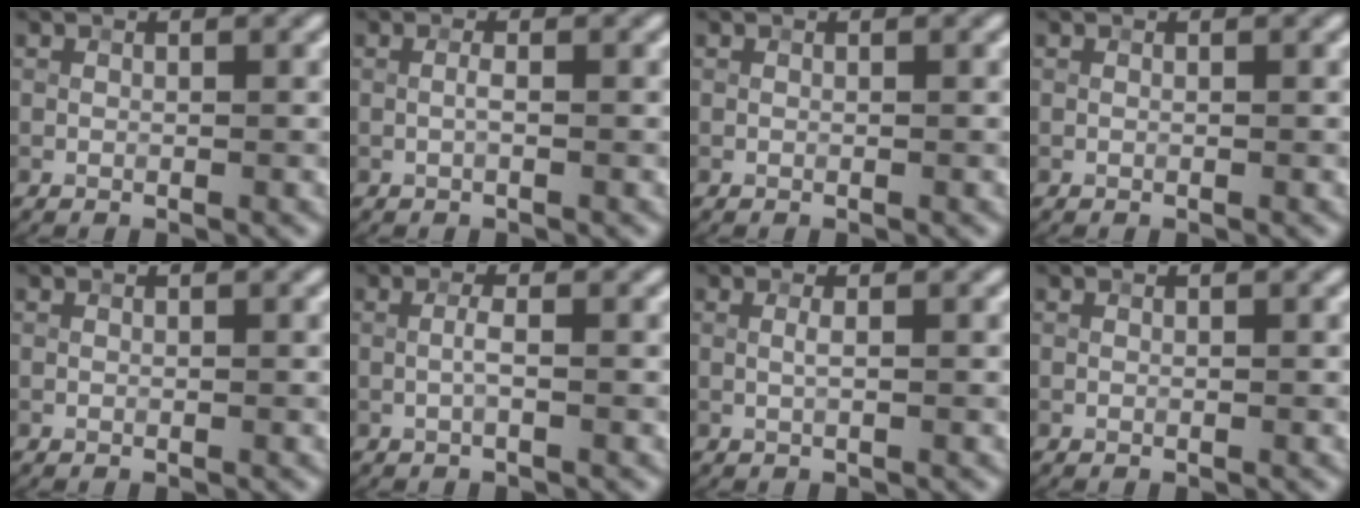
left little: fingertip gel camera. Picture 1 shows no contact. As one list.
[{"total": 0.7, "force": [-0.2, 0.0, 0.7], "torque": [-0.013, 0.001, -0.006]}, {"total": 0.0}, {"total": 0.0}, {"total": 0.0}, {"total": 1.1, "force": [-0.3, 0.0, 1.1], "torque": [-0.021, 0.002, -0.007]}, {"total": 0.7, "force": [0.0, 0.1, 0.7], "torque": [-0.014, 0.001, -0.001]}, {"total": 0.0}]